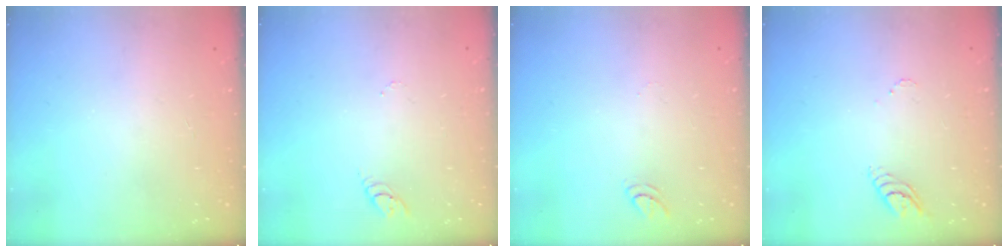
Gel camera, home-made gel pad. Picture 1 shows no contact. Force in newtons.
{"total": 2.7, "press": 2.7, "slide": 0.2}
{"total": 4.6, "press": 4.5, "slide": 0.5}
{"total": 3.6, "press": 3.6, "slide": 0.5}